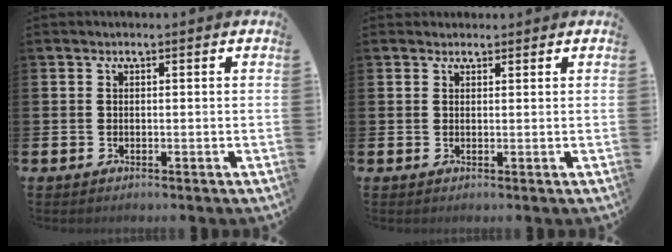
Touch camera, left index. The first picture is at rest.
{"total": 1.1, "force": [1.0, 0.5, 0.1], "torque": [0.006, 0.002, 0.017]}